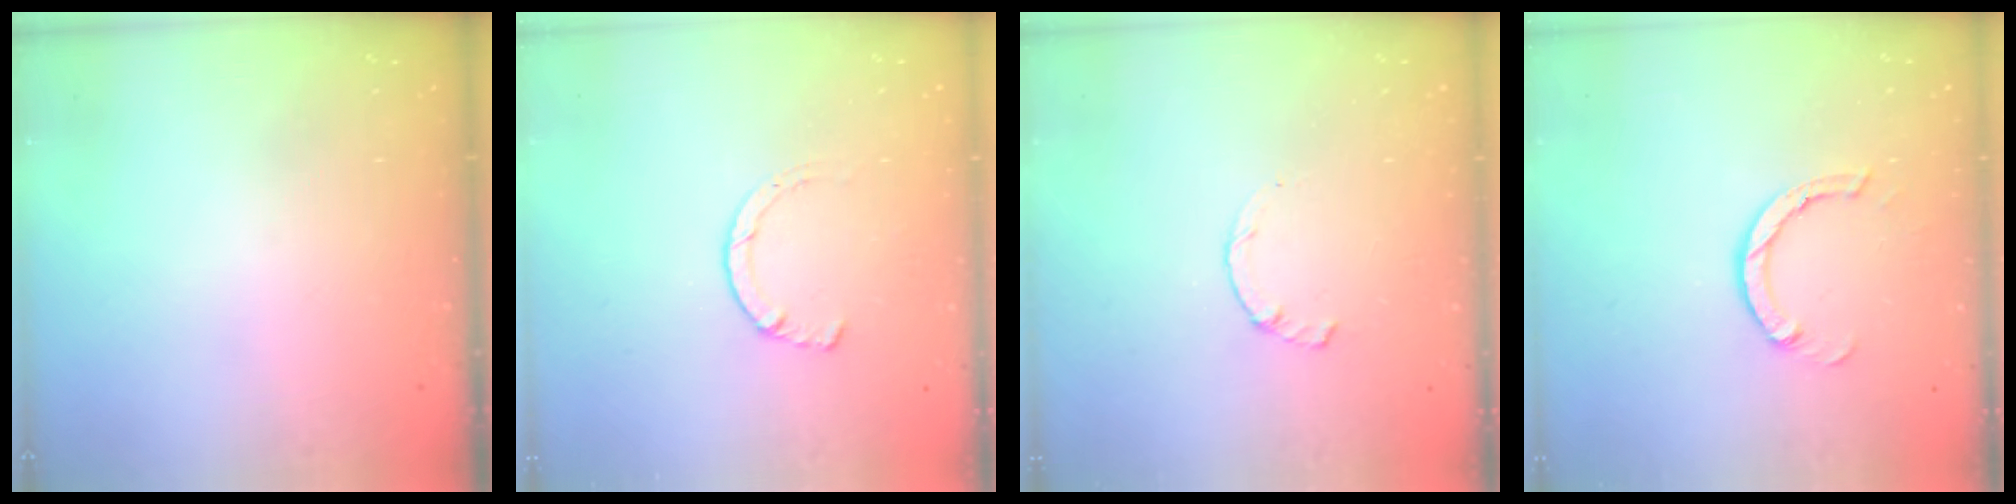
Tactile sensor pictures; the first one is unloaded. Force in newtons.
{"total": 1.5, "press": 1.5, "slide": 0.3}
{"total": 1.7, "press": 1.7, "slide": 0.3}
{"total": 3.4, "press": 3.4, "slide": 0.2}